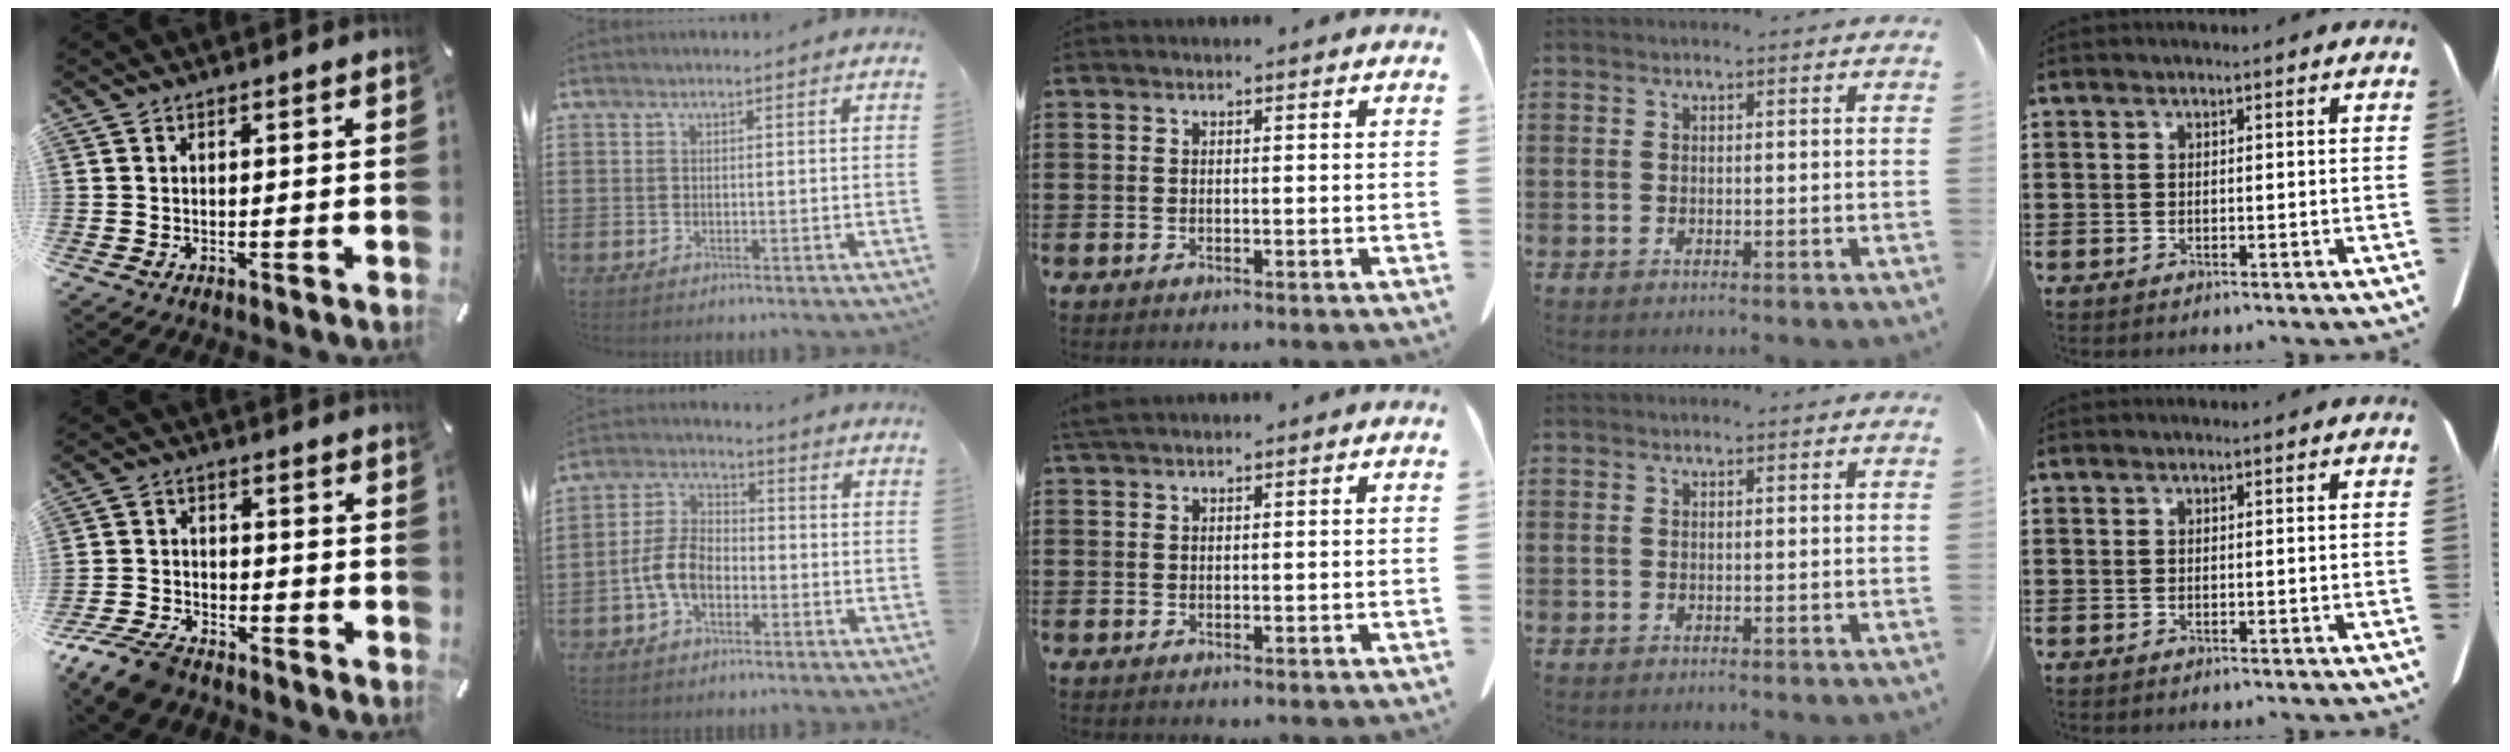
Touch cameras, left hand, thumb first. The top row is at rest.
{"thumb": {"total": 8.4, "force": [-6.8, 3.7, 3.4], "torque": [-0.077, 0.027, -0.131]}, "index": {"total": 6.4, "force": [-2.4, 4.0, 4.4], "torque": [-0.113, 0.005, -0.055]}, "middle": {"total": 1.2, "force": [1.1, 0.1, 0.5], "torque": [-0.013, -0.002, 0.022]}}